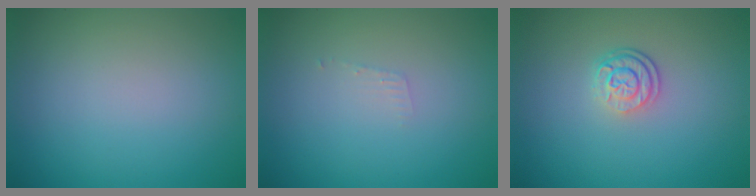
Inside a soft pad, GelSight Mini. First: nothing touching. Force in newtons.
{"total": 0.7, "press": 0.7, "slide": 0.1}
{"total": 2.6, "press": 1.9, "slide": 1.8}